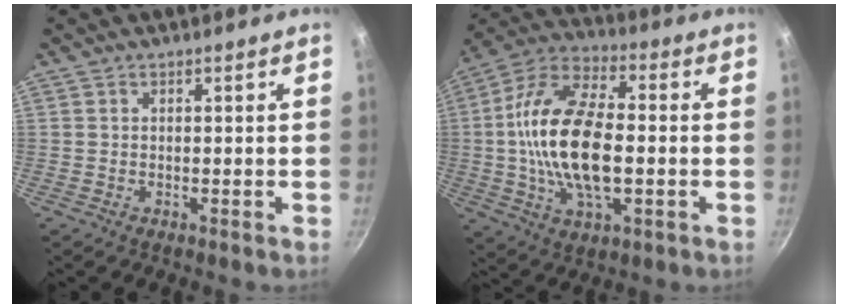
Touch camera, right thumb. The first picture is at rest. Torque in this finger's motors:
{"motor_torque": [0.95, 3.25, 2.34, -0.43, 0.84]}